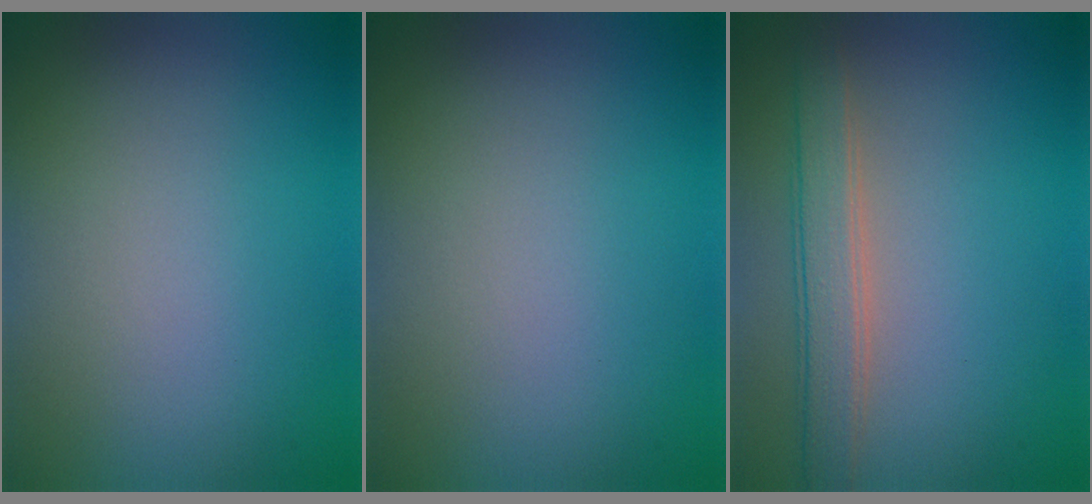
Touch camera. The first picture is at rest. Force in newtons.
{"total": 0.0}
{"total": 3.1, "press": 3.1, "slide": 0.3}